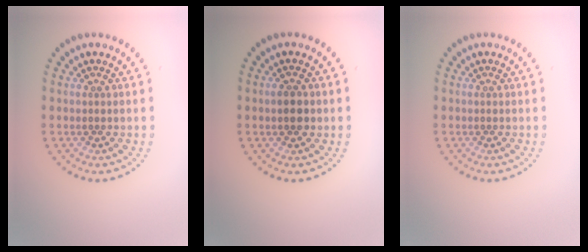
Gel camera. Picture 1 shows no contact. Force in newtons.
{"total": 2.3, "press": 2.3, "slide": 0.0}
{"total": 0.0}